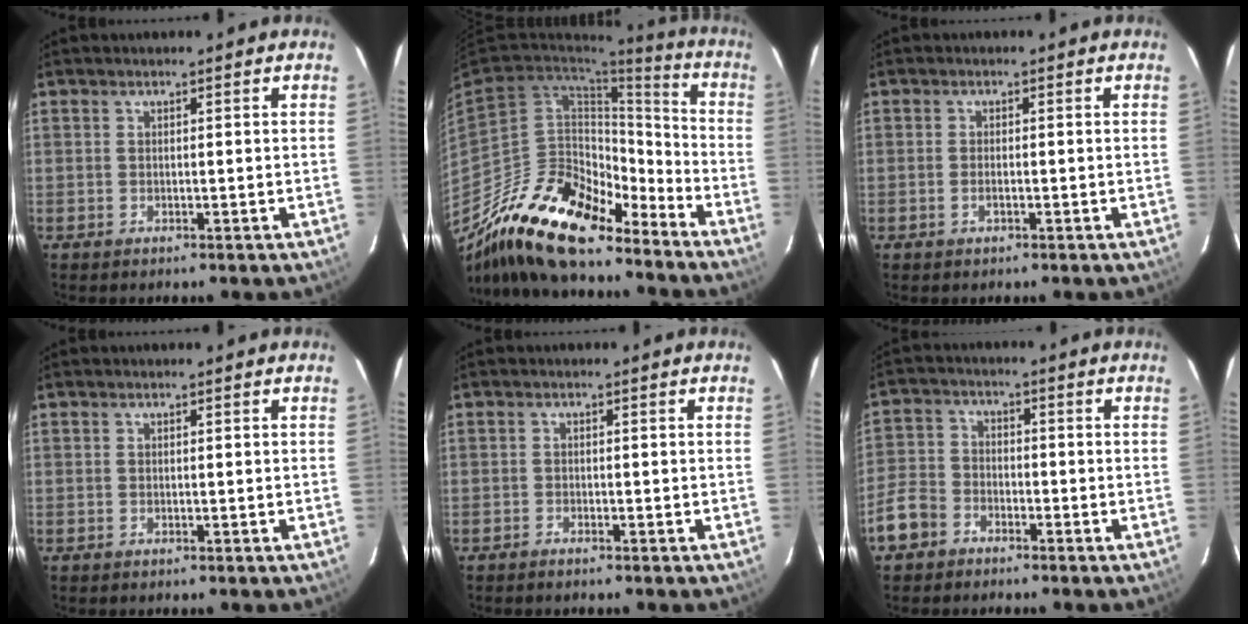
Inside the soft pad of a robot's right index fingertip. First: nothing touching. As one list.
[{"total": 22.6, "force": [-17.4, 8.3, 11.9], "torque": [-0.224, -0.005, -0.300]}, {"total": 1.4, "force": [-0.6, 0.6, 1.2], "torque": [-0.024, 0.001, -0.011]}, {"total": 0.0}, {"total": 0.9, "force": [-0.9, 0.2, 0.2], "torque": [-0.012, 0.000, -0.019]}, {"total": 7.7, "force": [-4.7, 5.5, 2.6], "torque": [-0.067, 0.016, -0.096]}]